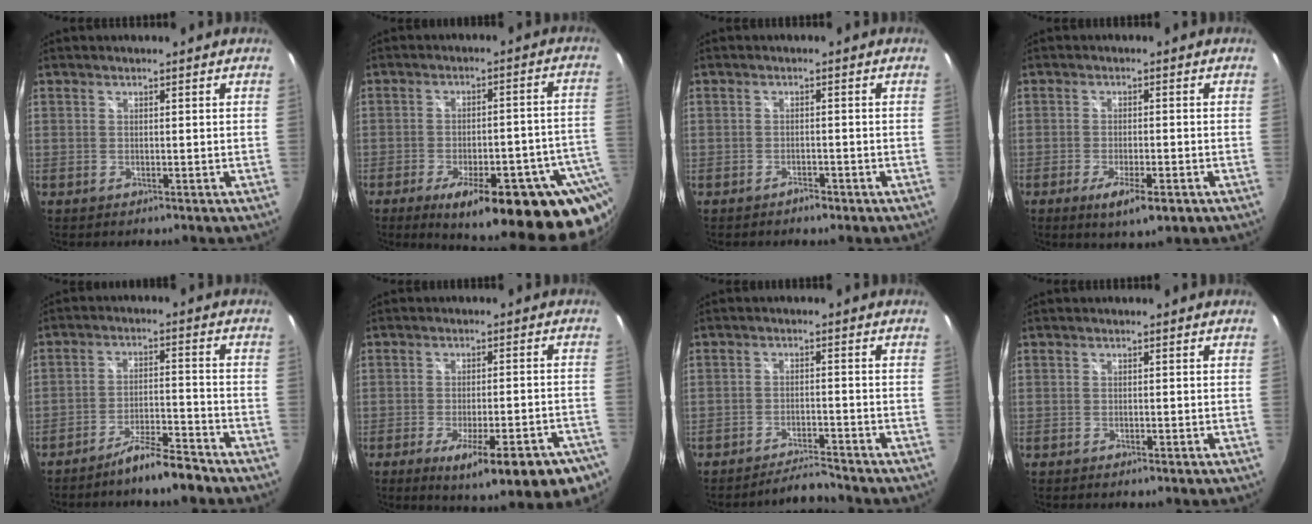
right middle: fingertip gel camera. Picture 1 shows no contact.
{"total": 25.8, "force": [-16.0, 7.5, 18.7], "torque": [-0.234, -0.020, -0.197]}
{"total": 1.6, "force": [-1.3, 0.8, 0.4], "torque": [-0.010, 0.000, -0.021]}
{"total": 6.1, "force": [-3.4, 1.6, 4.9], "torque": [-0.096, -0.019, -0.054]}
{"total": 7.2, "force": [-6.3, 0.5, 3.5], "torque": [-0.074, 0.005, -0.101]}
{"total": 16.7, "force": [-10.7, 4.0, 12.2], "torque": [-0.180, -0.044, -0.140]}
{"total": 4.9, "force": [-4.9, -0.2, 0.6], "torque": [-0.031, 0.003, -0.083]}
{"total": 0.6, "force": [-0.5, 0.2, 0.3], "torque": [-0.006, 0.000, -0.009]}